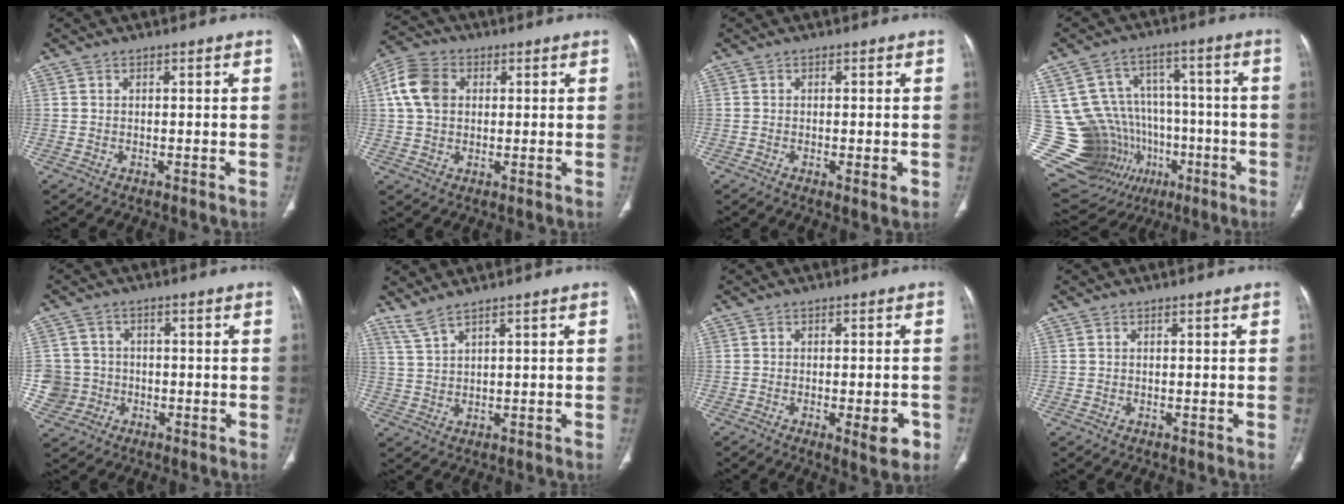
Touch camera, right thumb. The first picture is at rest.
{"total": 8.4, "force": [1.7, 6.3, 5.3], "torque": [-0.103, 0.014, 0.027]}
{"total": 2.6, "force": [-0.8, 0.6, 2.4], "torque": [-0.032, -0.005, -0.011]}
{"total": 25.0, "force": [-7.8, 20.0, 12.8], "torque": [-0.223, 0.075, -0.105]}
{"total": 0.0}
{"total": 3.3, "force": [2.8, 0.1, 1.6], "torque": [-0.041, -0.010, 0.068]}
{"total": 5.9, "force": [-2.3, 1.9, 5.2], "torque": [-0.056, 0.002, -0.025]}
{"total": 0.0}